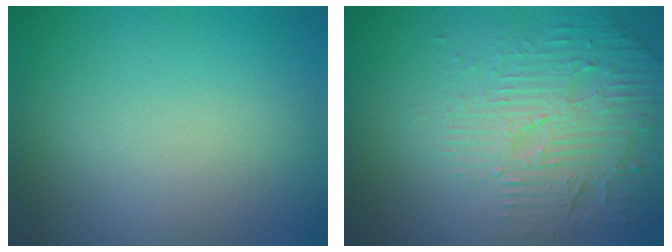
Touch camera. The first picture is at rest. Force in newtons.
{"total": 5.9, "press": 3.7, "slide": 4.6}